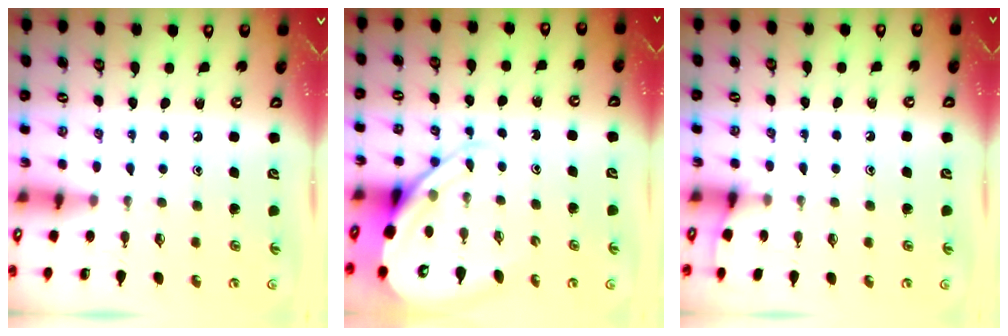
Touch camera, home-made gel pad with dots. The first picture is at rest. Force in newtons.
{"total": 9.1, "press": 9.1, "slide": 0.9}
{"total": 2.4, "press": 2.4, "slide": 0.4}